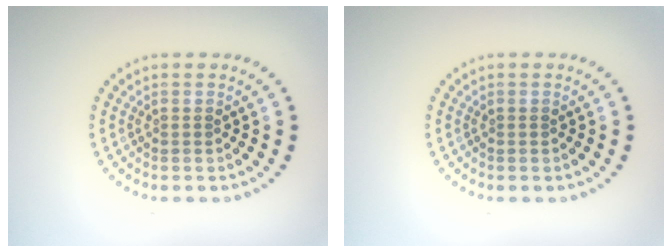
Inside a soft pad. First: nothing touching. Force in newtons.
{"total": 0.0}